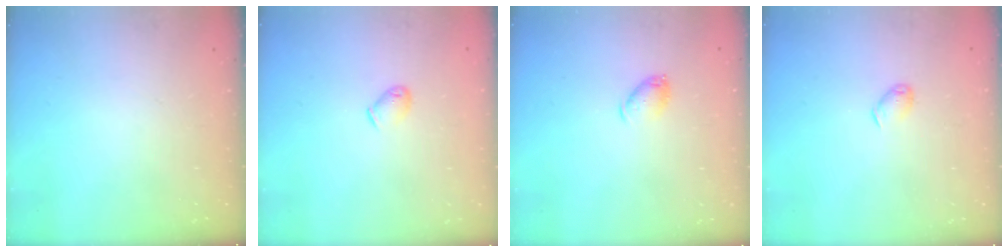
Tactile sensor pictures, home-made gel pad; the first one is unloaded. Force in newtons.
{"total": 3.7, "press": 3.6, "slide": 0.6}
{"total": 5.9, "press": 5.8, "slide": 0.9}
{"total": 5.4, "press": 5.4, "slide": 0.7}